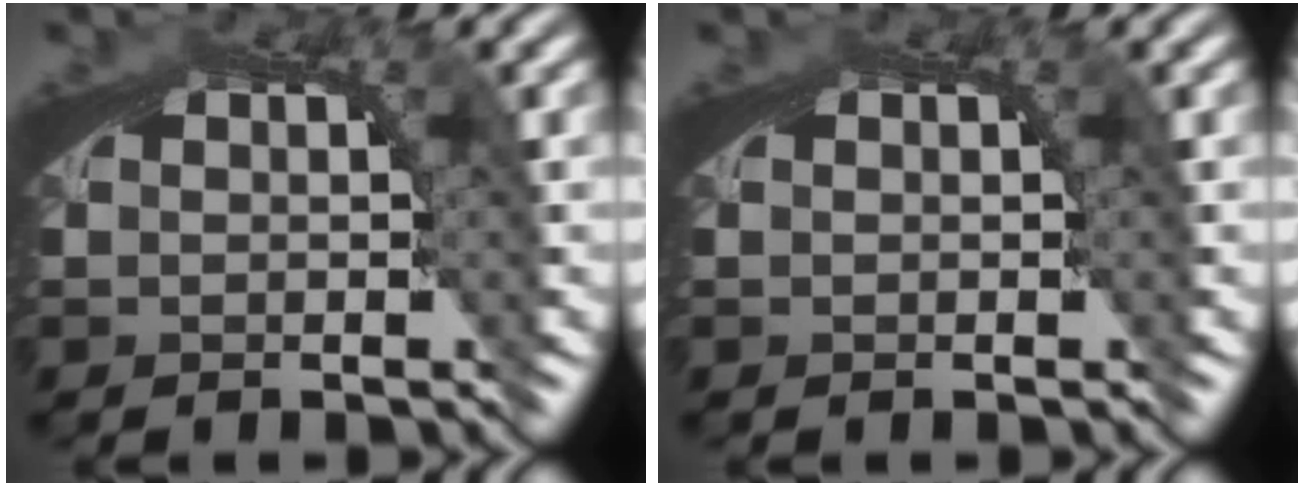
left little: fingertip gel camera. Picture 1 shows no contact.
{"total": 0.0}